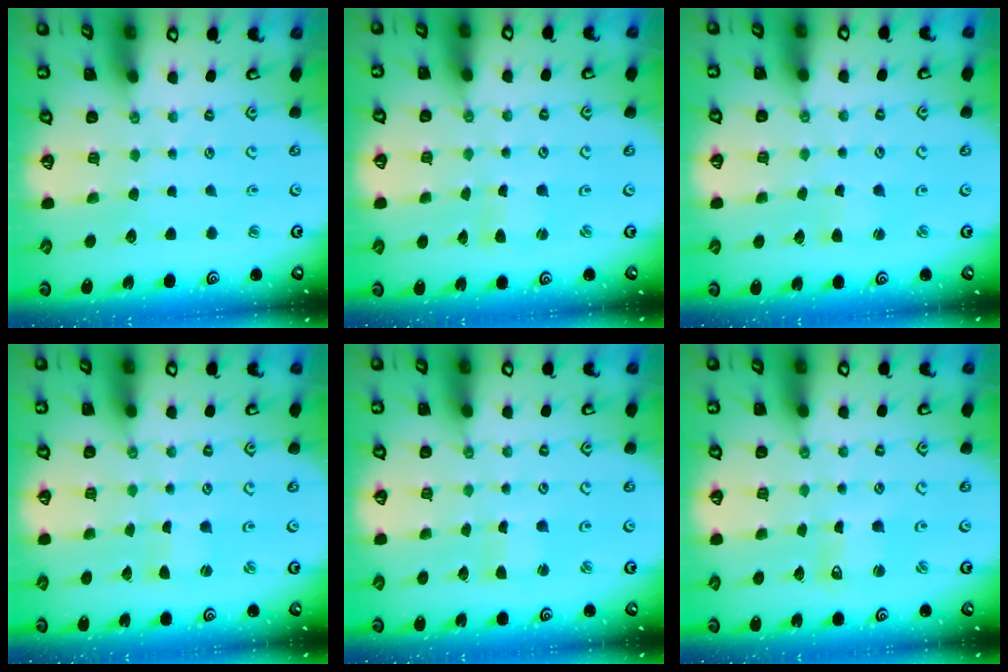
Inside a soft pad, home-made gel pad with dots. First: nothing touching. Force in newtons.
{"total": 1.1, "press": 1.1, "slide": 0.2}
{"total": 2.0, "press": 2.0, "slide": 0.3}
{"total": 0.8, "press": 0.8, "slide": 0.0}
{"total": 1.4, "press": 1.3, "slide": 0.3}
{"total": 2.3, "press": 2.3, "slide": 0.3}